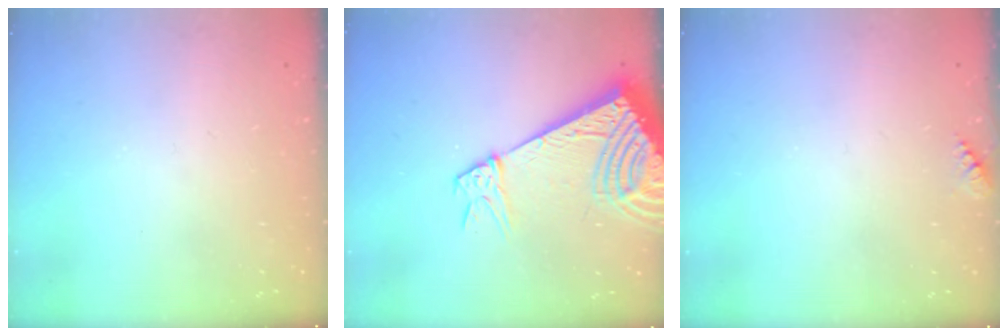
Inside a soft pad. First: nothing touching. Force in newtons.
{"total": 16.8, "press": 16.6, "slide": 2.7}
{"total": 3.5, "press": 3.5, "slide": 0.4}